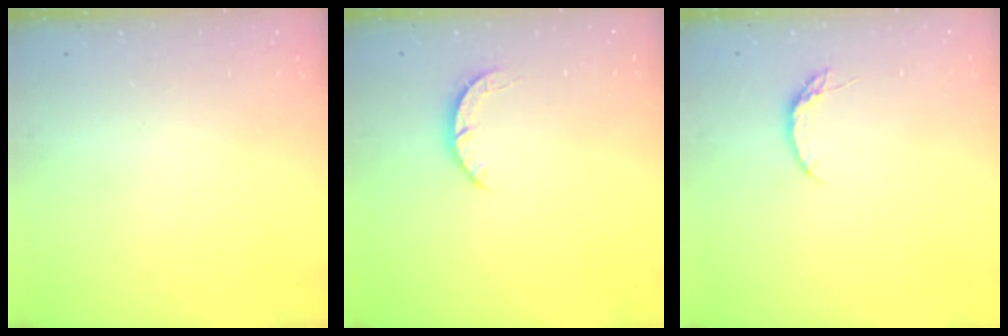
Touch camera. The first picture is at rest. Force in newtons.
{"total": 2.5, "press": 2.4, "slide": 0.4}
{"total": 4.3, "press": 4.3, "slide": 0.5}